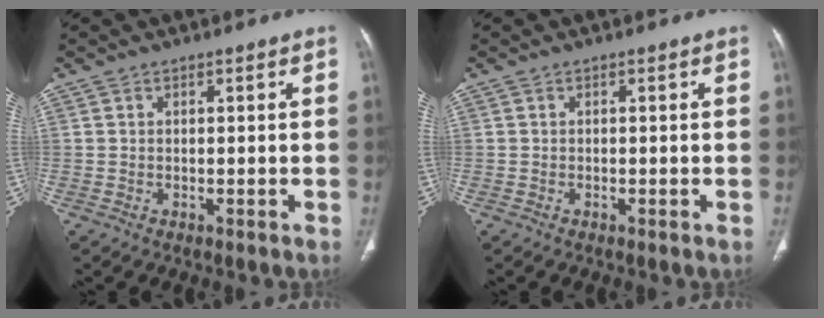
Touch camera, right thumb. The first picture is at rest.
{"total": 0.0}